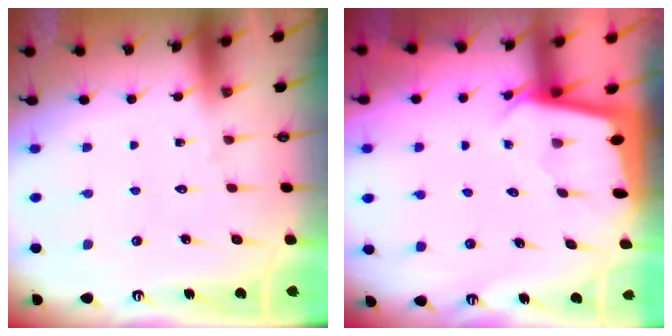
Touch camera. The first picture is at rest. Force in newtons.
{"total": 2.1, "press": 2.1, "slide": 0.1}